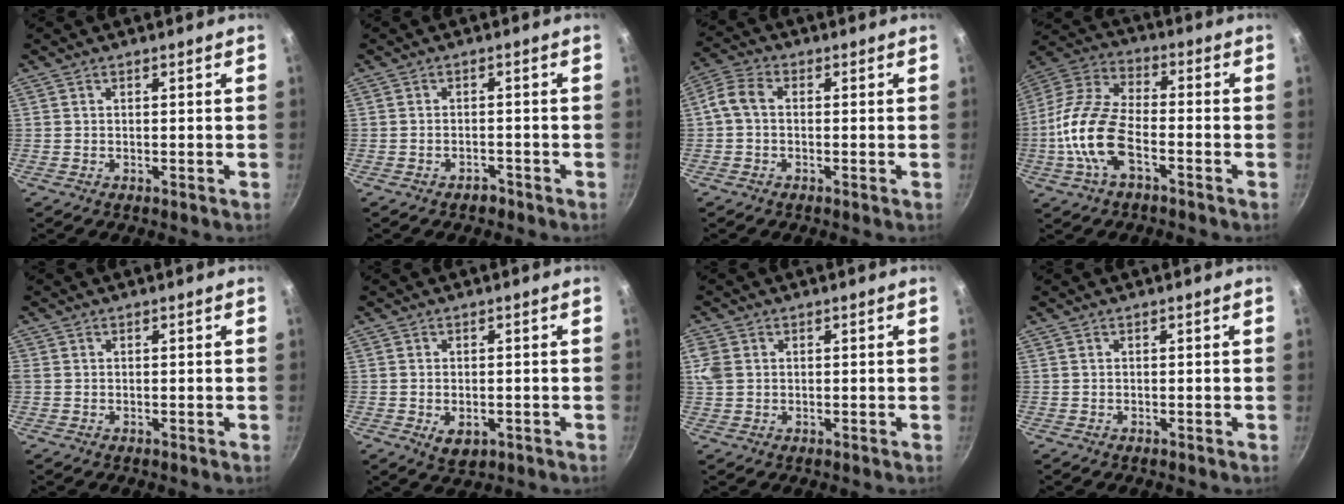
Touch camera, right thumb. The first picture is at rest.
{"total": 1.5, "force": [-1.2, 0.7, 0.4], "torque": [-0.007, 0.009, -0.018]}
{"total": 5.1, "force": [0.0, 3.4, 3.8], "torque": [-0.077, 0.016, -0.009]}
{"total": 14.7, "force": [-4.2, 7.5, 11.9], "torque": [-0.253, 0.036, -0.083]}
{"total": 1.1, "force": [0.1, 1.0, 0.5], "torque": [-0.013, 0.005, 0.005]}
{"total": 3.6, "force": [-1.1, 2.1, 2.7], "torque": [-0.039, 0.002, -0.007]}
{"total": 3.8, "force": [0.6, 3.0, 2.2], "torque": [-0.055, 0.007, 0.015]}
{"total": 0.0}